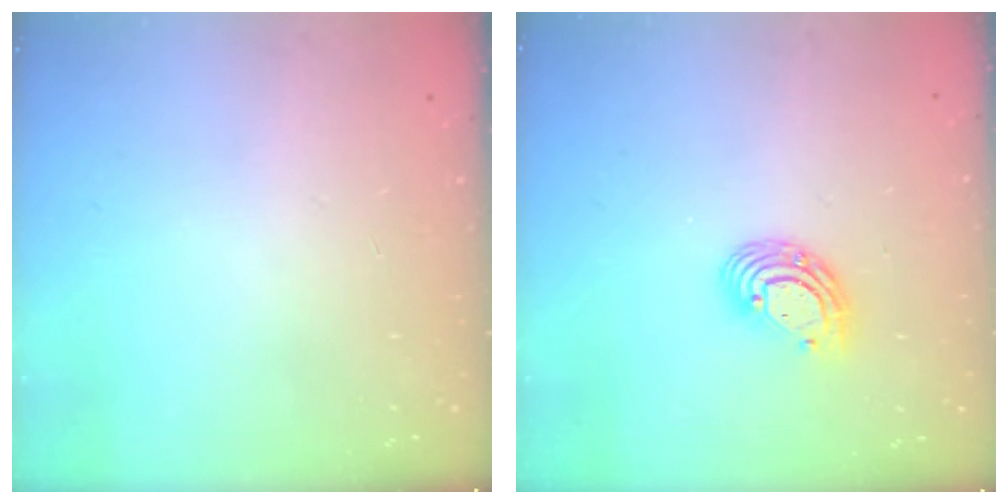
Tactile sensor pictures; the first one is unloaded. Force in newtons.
{"total": 9.2, "press": 9.1, "slide": 1.6}